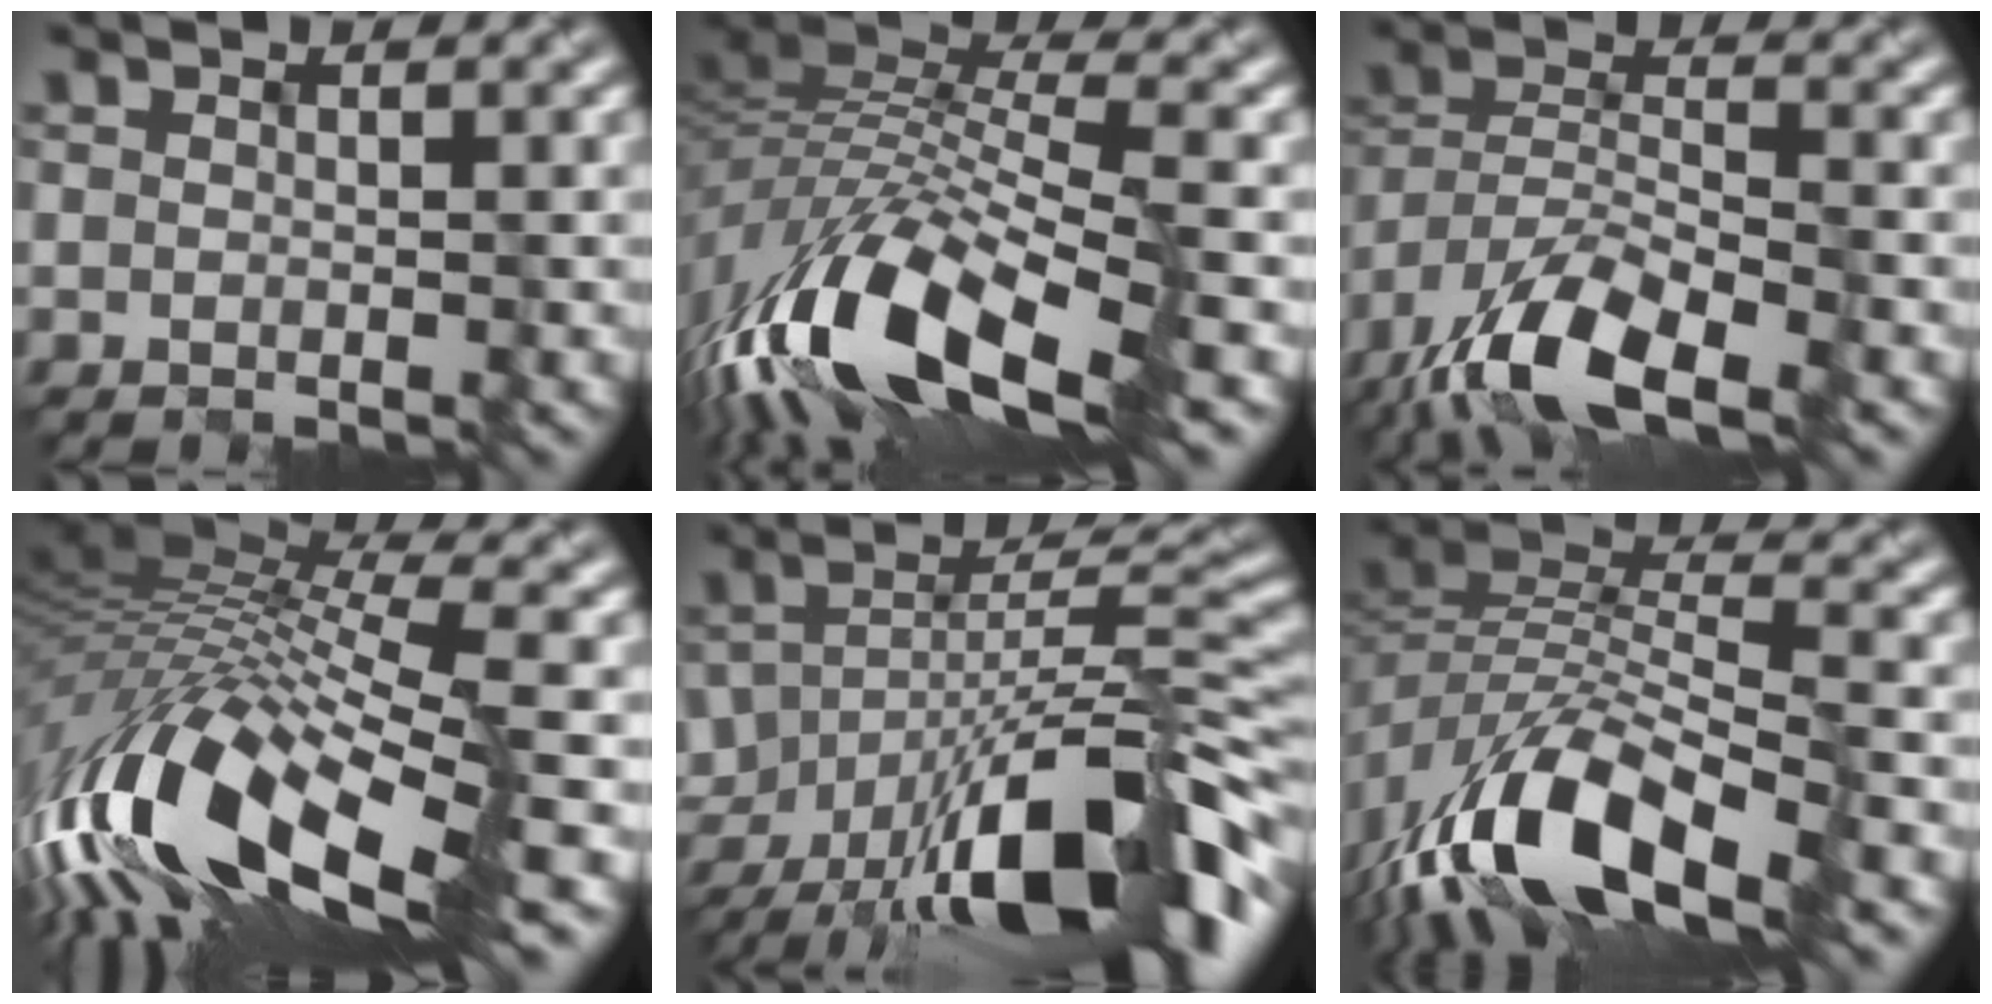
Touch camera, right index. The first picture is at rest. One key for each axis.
{"total": 13.9, "fx": -7.2, "fy": 4.8, "fz": 10.9, "tx": -0.224, "ty": 0.000, "tz": -0.129}
{"total": 10.6, "fx": -7.5, "fy": 3.4, "fz": 6.6, "tx": -0.120, "ty": -0.006, "tz": -0.143}
{"total": 15.7, "fx": -5.7, "fy": 4.8, "fz": 13.9, "tx": -0.275, "ty": 0.013, "tz": -0.110}
{"total": 15.0, "fx": -7.7, "fy": 4.7, "fz": 12.0, "tx": -0.181, "ty": 0.002, "tz": -0.134}
{"total": 12.2, "fx": -7.3, "fy": 5.0, "fz": 8.5, "tx": -0.156, "ty": -0.005, "tz": -0.137}